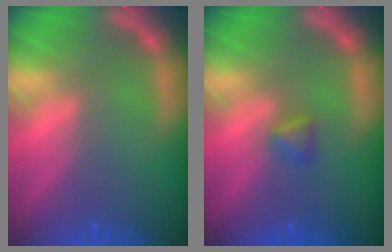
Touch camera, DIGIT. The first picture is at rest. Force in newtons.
{"total": 1.4}